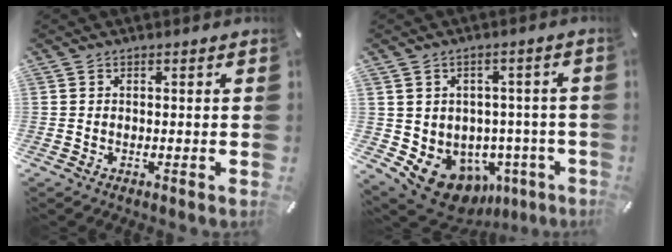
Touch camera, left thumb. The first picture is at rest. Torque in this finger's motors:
{"motor_torque": [0.34, 0.28, 0.64, 0.27, 0.09]}